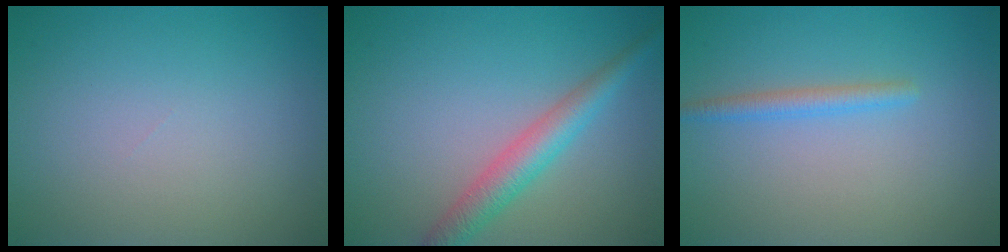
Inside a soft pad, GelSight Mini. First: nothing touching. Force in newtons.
{"total": 3.5, "press": 3.5, "slide": 0.0}
{"total": 1.7, "press": 1.7, "slide": 0.1}